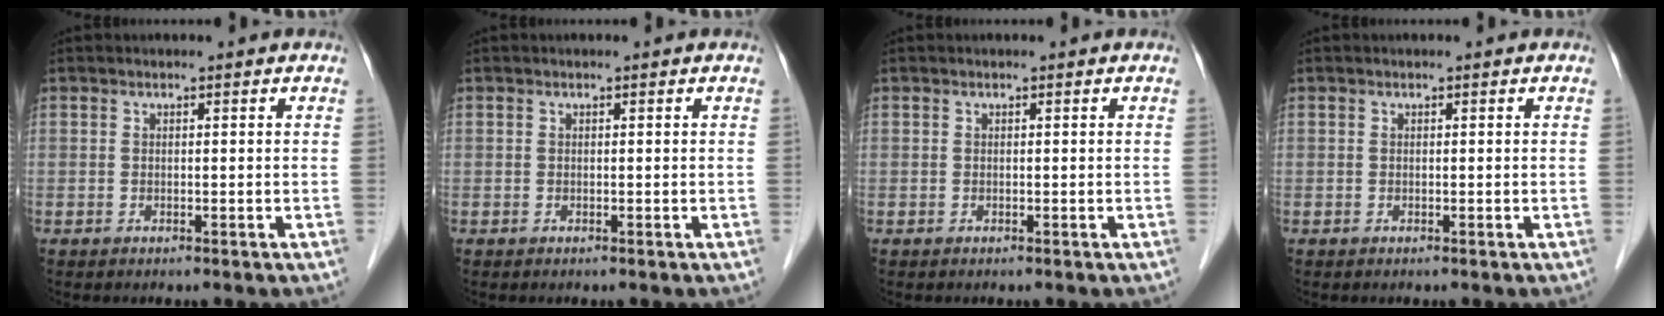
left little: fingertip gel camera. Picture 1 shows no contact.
{"total": 0.0}
{"total": 0.0}
{"total": 0.0}